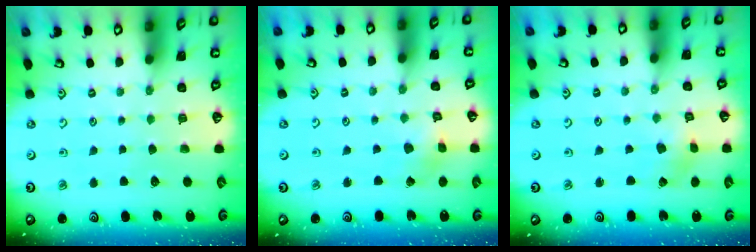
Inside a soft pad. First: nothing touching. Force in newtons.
{"total": 2.3, "press": 2.3, "slide": 0.1}
{"total": 1.0, "press": 1.0, "slide": 0.1}